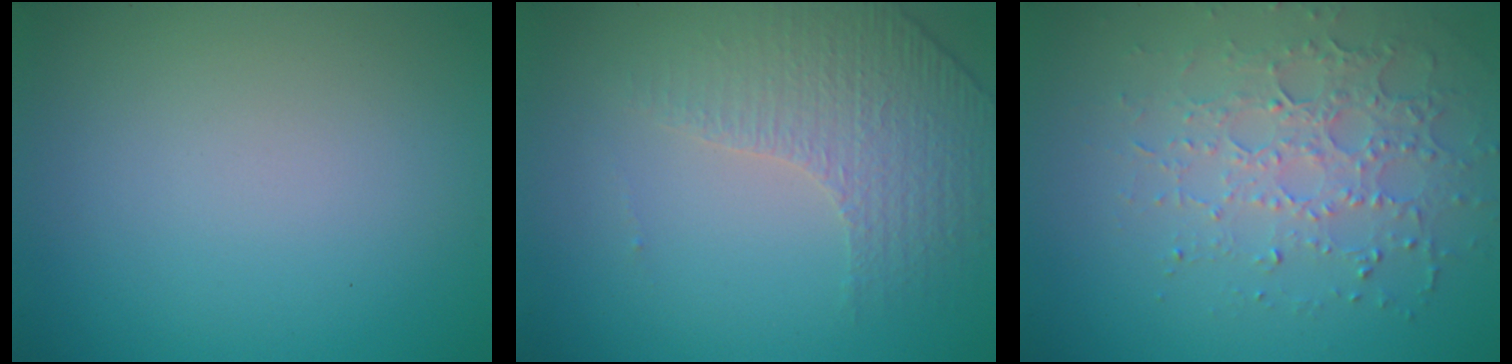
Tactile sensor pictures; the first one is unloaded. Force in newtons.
{"total": 4.4, "press": 3.0, "slide": 3.3}
{"total": 3.8, "press": 3.6, "slide": 1.2}